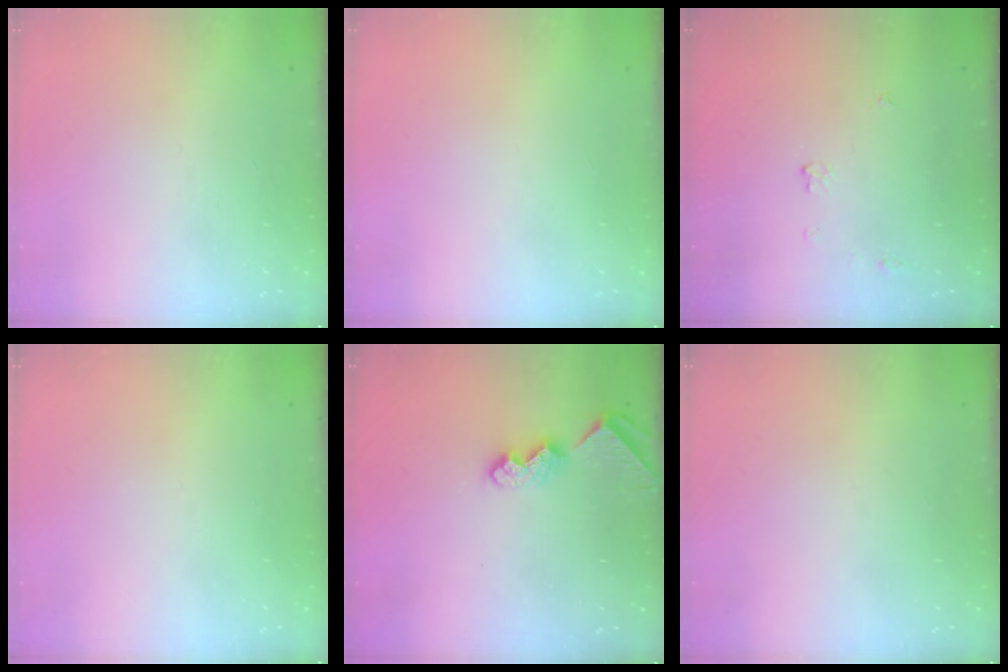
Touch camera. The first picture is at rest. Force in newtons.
{"total": 0.0}
{"total": 3.3, "press": 3.2, "slide": 0.6}
{"total": 0.0}
{"total": 7.9, "press": 7.9, "slide": 0.6}
{"total": 0.0}